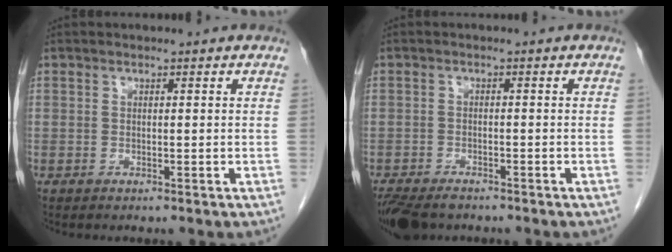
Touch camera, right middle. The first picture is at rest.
{"total": 7.9, "force": [-6.2, 3.2, 3.7], "torque": [-0.070, -0.011, -0.100]}